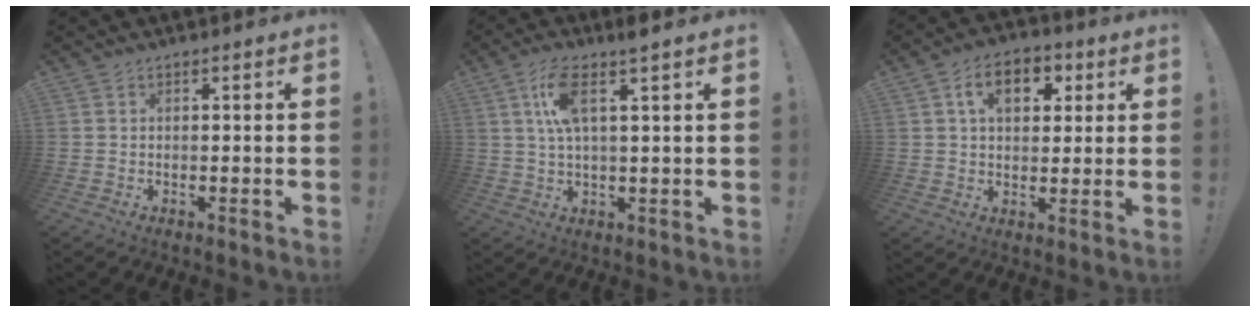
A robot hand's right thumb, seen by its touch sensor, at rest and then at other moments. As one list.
[{"total": 8.6, "force": [3.4, 1.6, 7.7], "torque": [-0.133, -0.006, 0.057]}, {"total": 10.3, "force": [3.5, 6.8, 7.0], "torque": [-0.098, 0.004, 0.061]}]